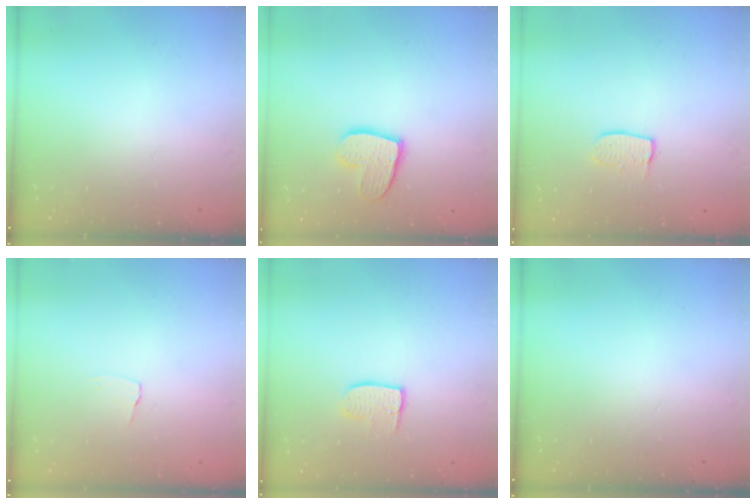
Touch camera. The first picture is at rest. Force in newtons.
{"total": 11.9, "press": 11.9, "slide": 0.9}
{"total": 6.0, "press": 6.0, "slide": 0.3}
{"total": 2.6, "press": 2.6, "slide": 0.2}
{"total": 7.0, "press": 7.0, "slide": 0.4}
{"total": 0.0}